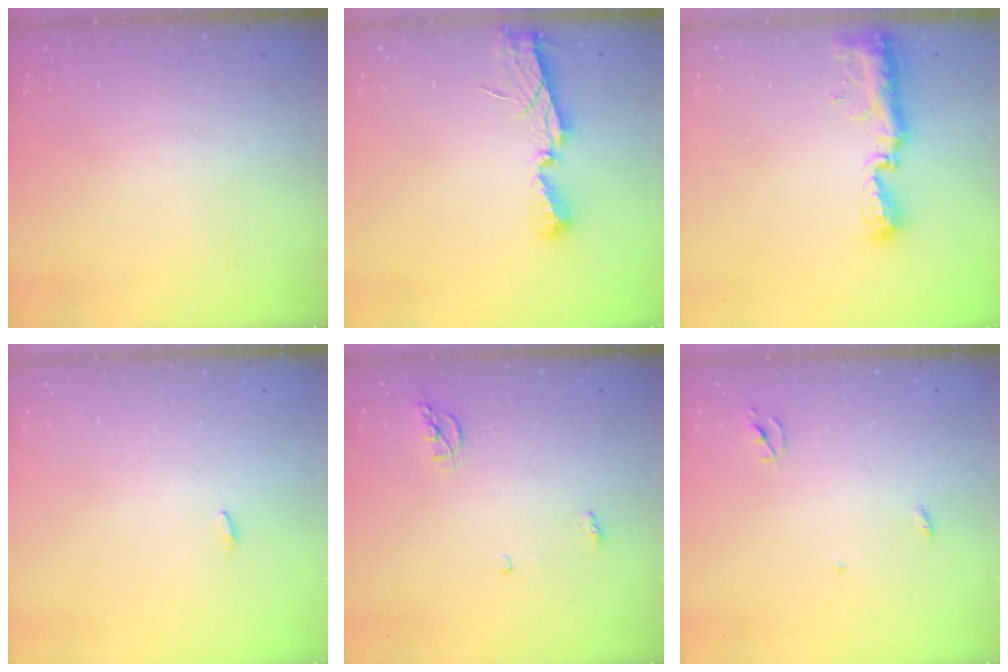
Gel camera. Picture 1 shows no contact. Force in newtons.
{"total": 6.2, "press": 6.2, "slide": 0.2}
{"total": 9.4, "press": 9.4, "slide": 0.8}
{"total": 2.1, "press": 1.9, "slide": 0.7}
{"total": 5.6, "press": 5.6, "slide": 0.7}
{"total": 2.3, "press": 2.3, "slide": 0.2}